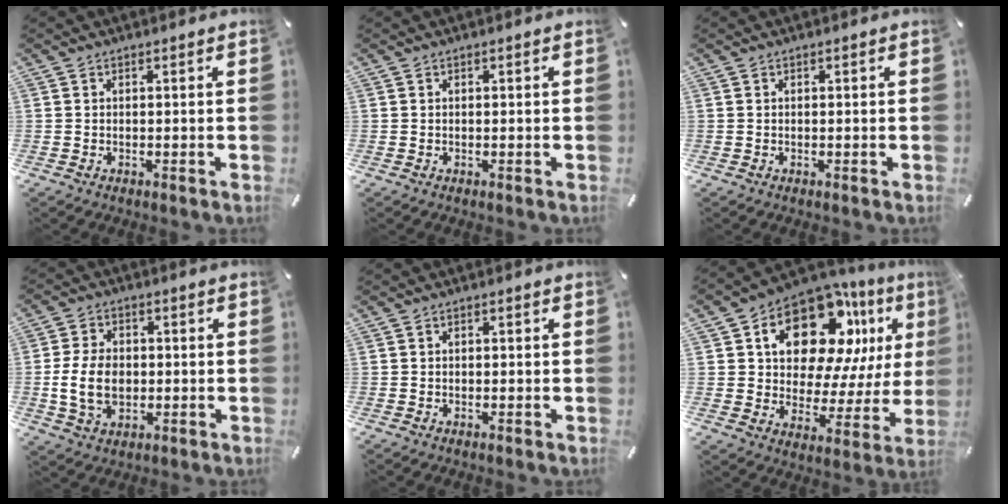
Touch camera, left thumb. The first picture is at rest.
{"total": 0.0}
{"total": 0.0}
{"total": 10.2, "force": [-1.2, 7.5, 6.8], "torque": [-0.150, 0.007, -0.022]}
{"total": 0.7, "force": [-0.1, 0.5, 0.5], "torque": [-0.010, 0.001, -0.003]}
{"total": 18.8, "force": [10.1, 11.2, 11.3], "torque": [-0.176, -0.067, 0.173]}